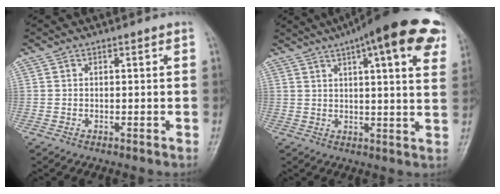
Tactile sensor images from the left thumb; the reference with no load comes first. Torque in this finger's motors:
{"motor_torque": [2.04, -1.55, 1.72, -1.06, 0.10]}